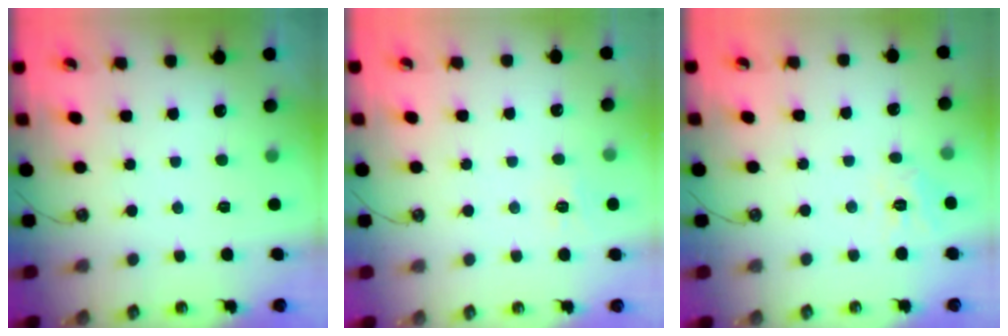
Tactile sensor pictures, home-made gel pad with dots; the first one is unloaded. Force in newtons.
{"total": 6.5, "press": 6.4, "slide": 0.7}
{"total": 6.3, "press": 6.3, "slide": 0.5}